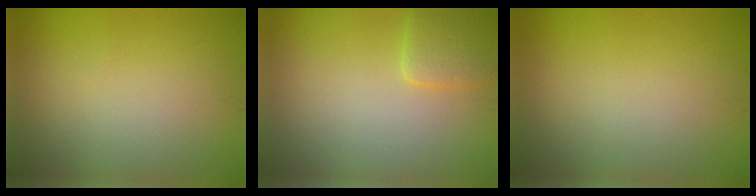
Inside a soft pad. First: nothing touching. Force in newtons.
{"total": 2.6, "press": 2.6, "slide": 0.1}
{"total": 0.0}